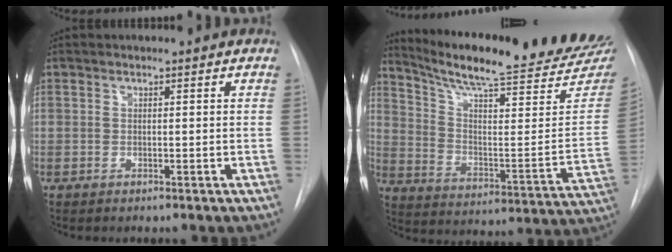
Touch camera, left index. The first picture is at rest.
{"total": 27.1, "force": [24.1, 2.0, 12.2], "torque": [-0.191, -0.093, 0.323]}